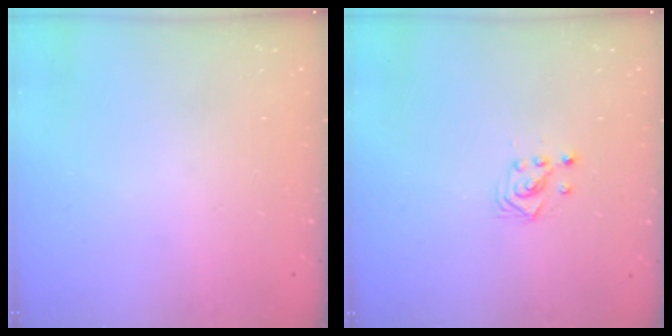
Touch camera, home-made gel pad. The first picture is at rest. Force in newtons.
{"total": 3.0, "press": 3.0, "slide": 0.4}